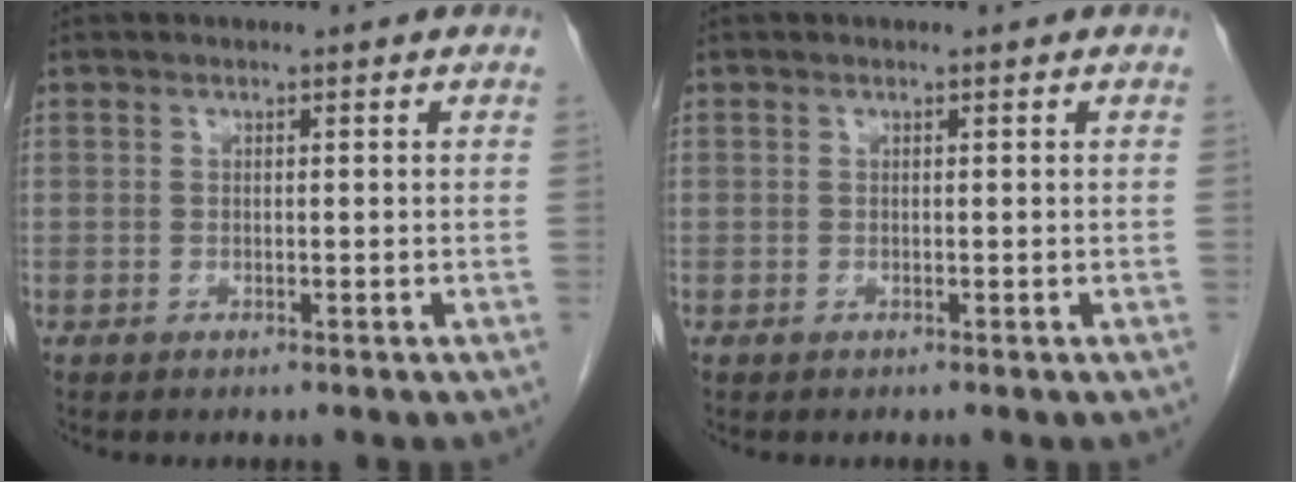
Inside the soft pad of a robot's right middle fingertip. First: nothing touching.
{"total": 0.0}